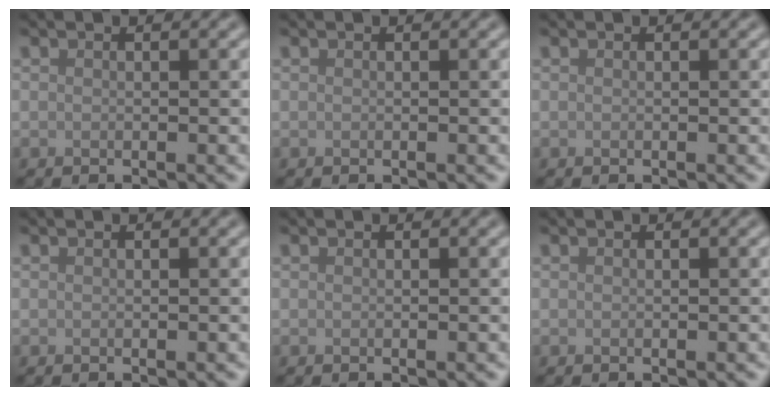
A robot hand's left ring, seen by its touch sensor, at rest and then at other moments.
{"total": 0.0}
{"total": 0.0}
{"total": 0.0}
{"total": 0.0}
{"total": 0.0}